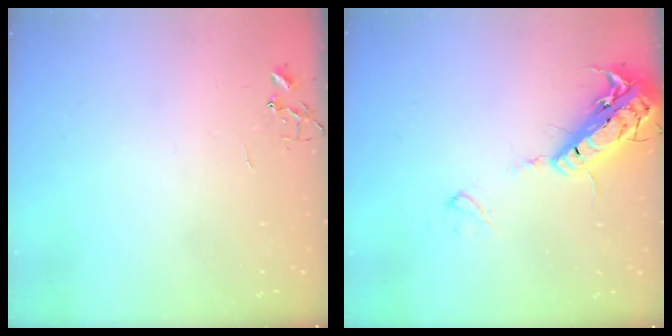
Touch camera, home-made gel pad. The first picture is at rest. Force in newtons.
{"total": 17.5, "press": 17.2, "slide": 3.6}